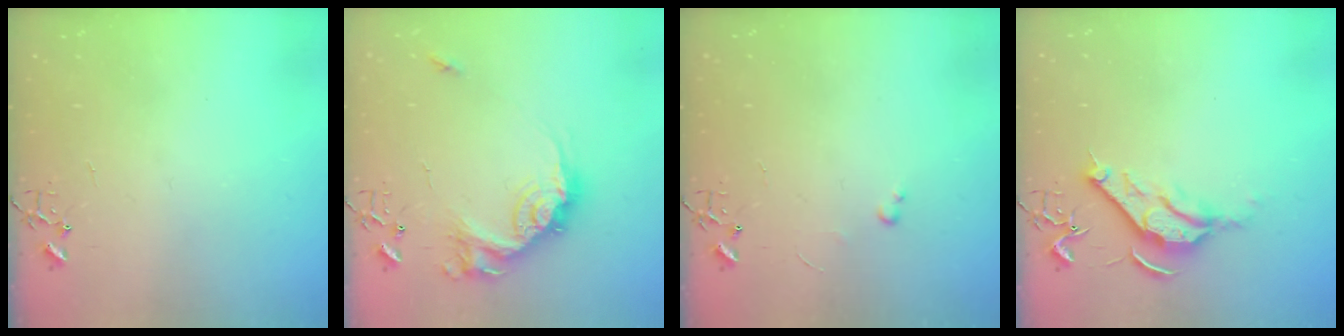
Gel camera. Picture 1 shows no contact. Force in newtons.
{"total": 16.6, "press": 16.6, "slide": 0.9}
{"total": 2.4, "press": 2.3, "slide": 0.4}
{"total": 10.3, "press": 10.2, "slide": 1.3}